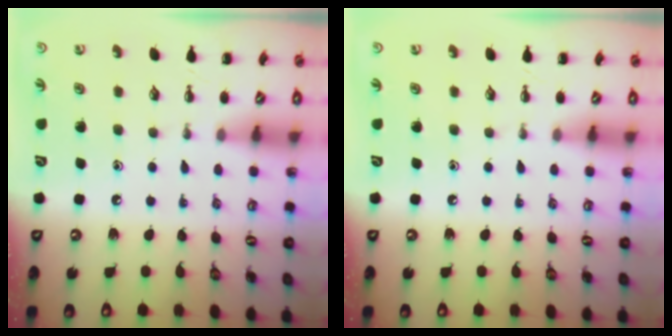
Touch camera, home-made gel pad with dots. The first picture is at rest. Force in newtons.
{"total": 0.0}